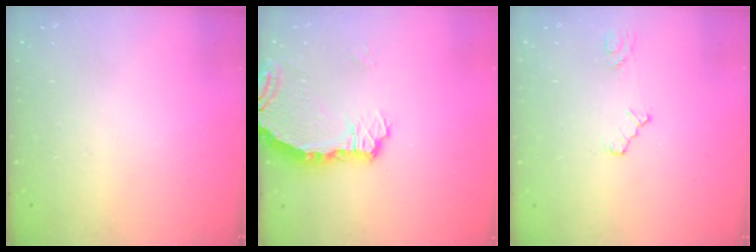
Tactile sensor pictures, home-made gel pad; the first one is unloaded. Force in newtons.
{"total": 5.8, "press": 5.3, "slide": 2.3}
{"total": 2.5, "press": 2.5, "slide": 0.3}